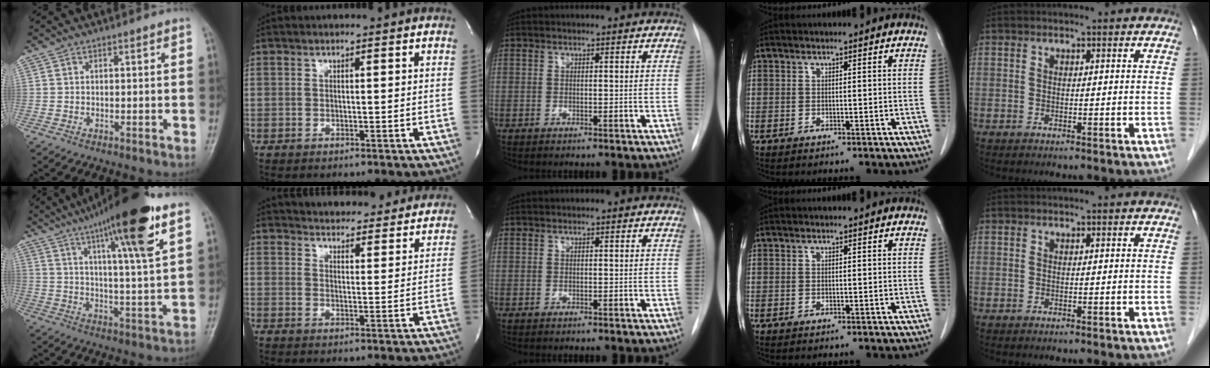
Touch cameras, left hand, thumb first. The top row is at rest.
{"thumb": {"total": 18.6, "force": [10.3, 2.2, 15.4], "torque": [-0.231, -0.029, 0.160]}, "index": {"total": 16.4, "force": [15.5, 4.2, 3.2], "torque": [-0.032, -0.001, 0.186]}}